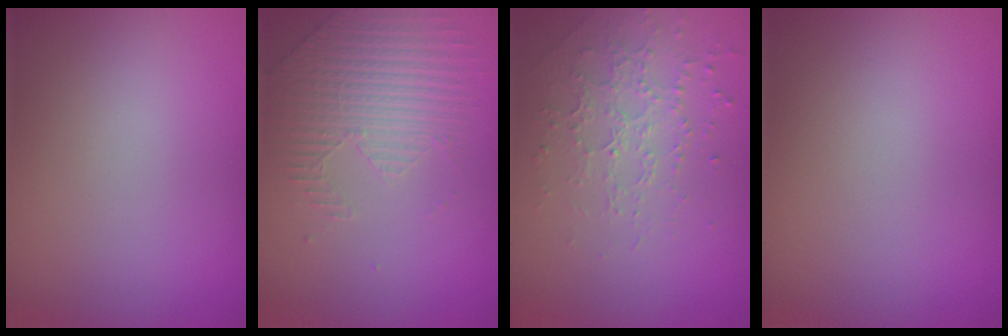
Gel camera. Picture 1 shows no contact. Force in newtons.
{"total": 2.1, "press": 1.8, "slide": 1.0}
{"total": 1.7, "press": 1.5, "slide": 0.8}
{"total": 0.0}